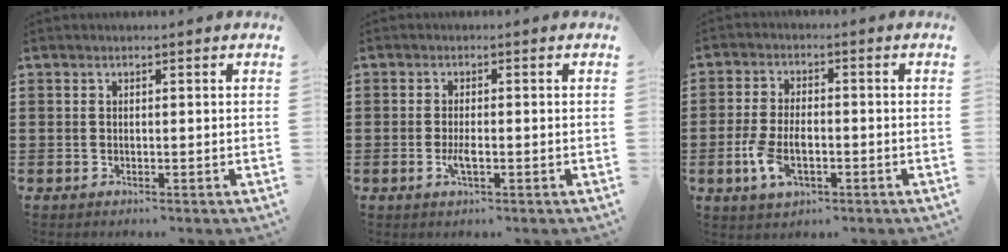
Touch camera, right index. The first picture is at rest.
{"total": 2.3, "force": [-0.8, 0.6, 2.1], "torque": [-0.052, -0.006, -0.017]}
{"total": 6.1, "force": [-1.8, 3.3, 4.8], "torque": [-0.111, 0.000, -0.037]}